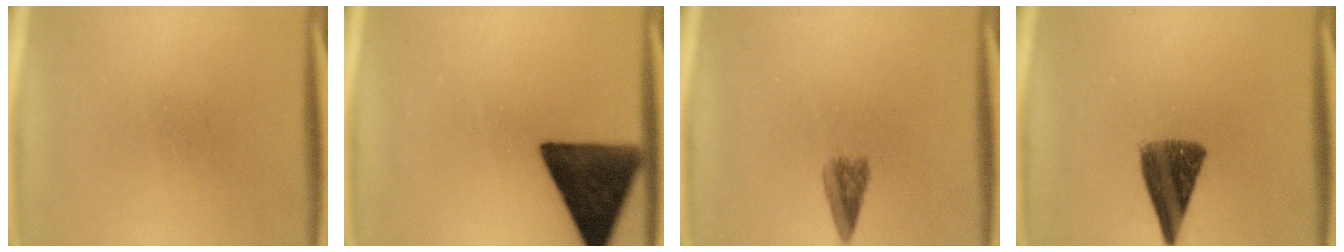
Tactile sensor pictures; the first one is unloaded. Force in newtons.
{"total": 14.7}
{"total": 3.0}
{"total": 9.0}